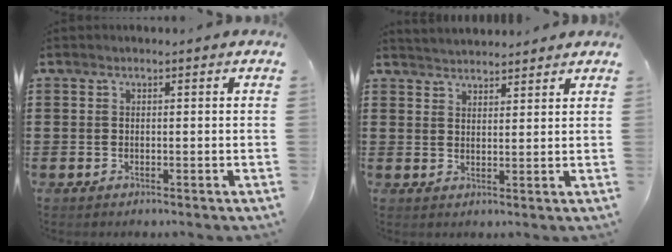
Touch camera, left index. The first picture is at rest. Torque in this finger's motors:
{"motor_torque": [0.13, 0.07, 0.09, 0.06]}